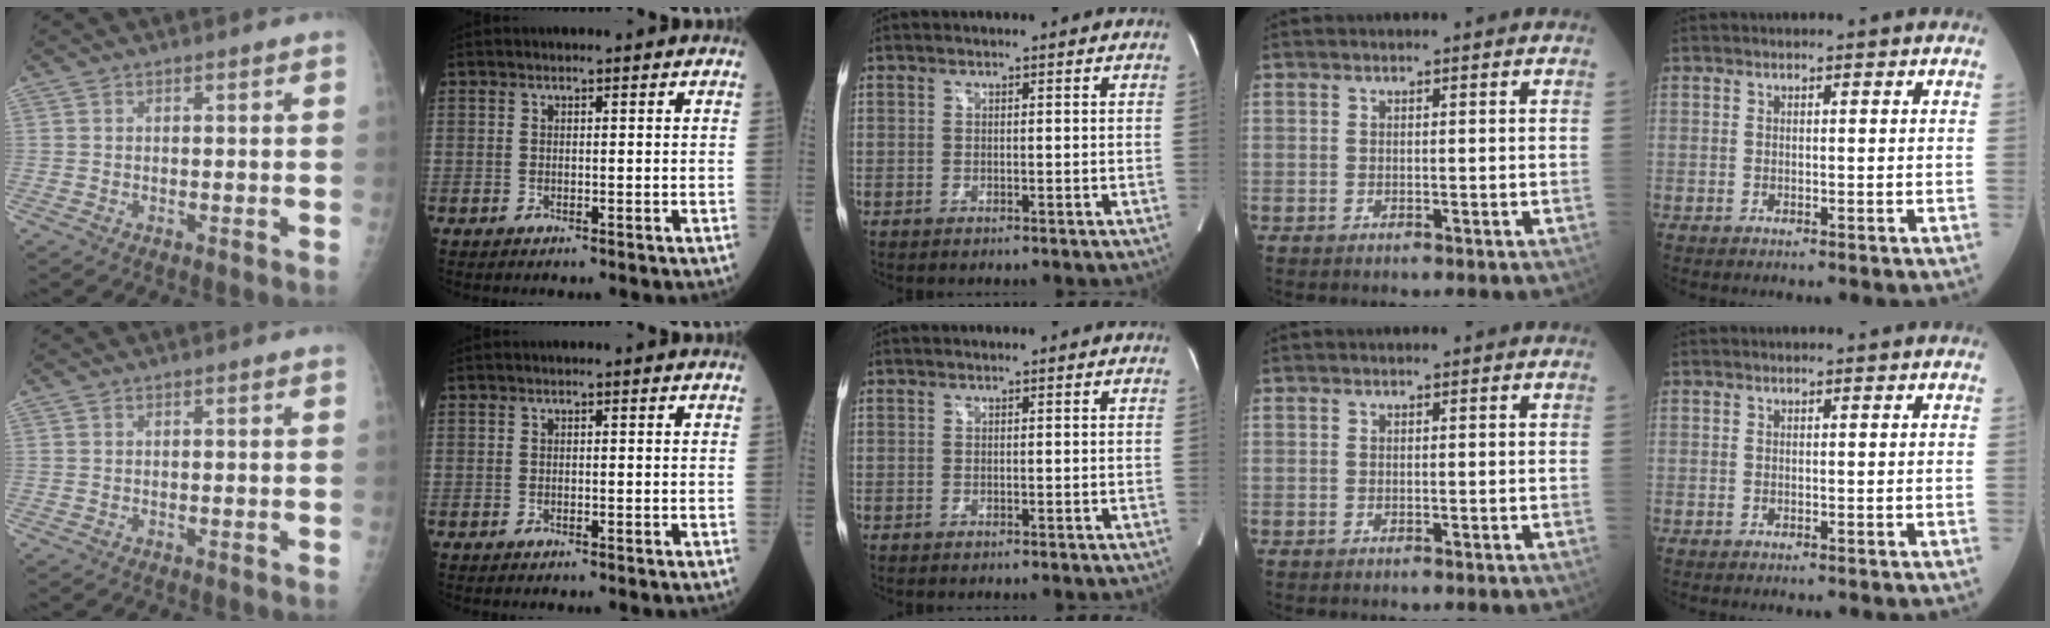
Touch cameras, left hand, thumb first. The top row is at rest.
{}